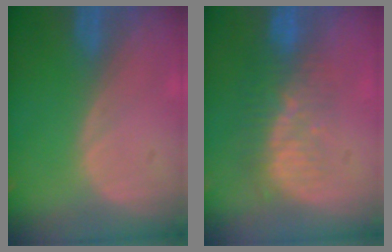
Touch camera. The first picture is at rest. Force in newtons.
{"total": 8.1, "press": 7.1, "slide": 3.9}